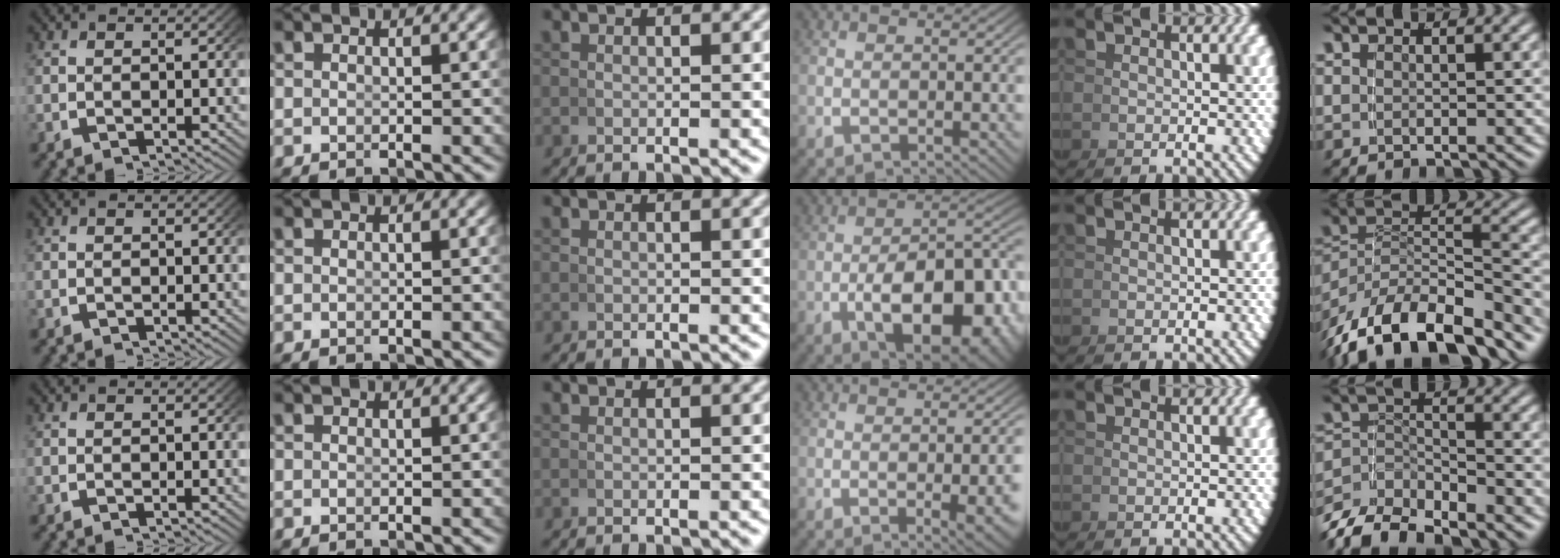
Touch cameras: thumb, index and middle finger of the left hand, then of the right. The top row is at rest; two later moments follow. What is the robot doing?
{"motion": "grasp_and_lifting", "object": "whiteboard"}